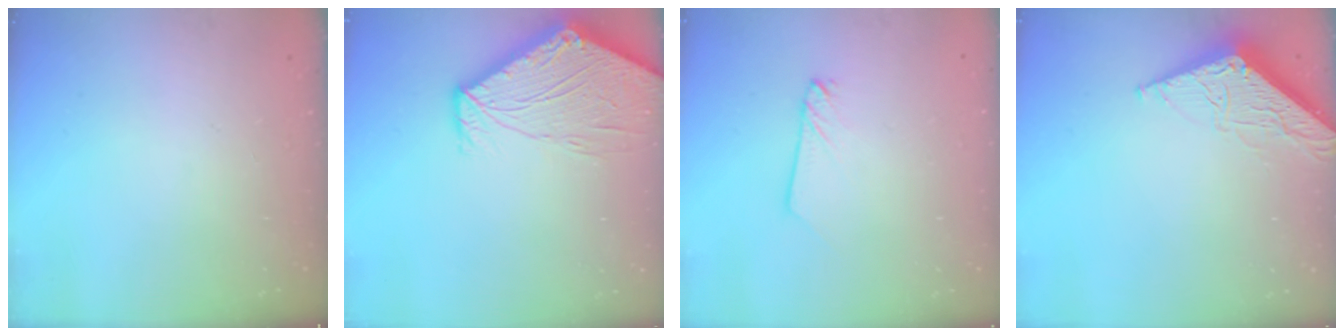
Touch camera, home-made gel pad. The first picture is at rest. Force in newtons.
{"total": 11.9, "press": 11.8, "slide": 1.3}
{"total": 2.1, "press": 2.1, "slide": 0.2}
{"total": 6.8, "press": 6.8, "slide": 0.5}